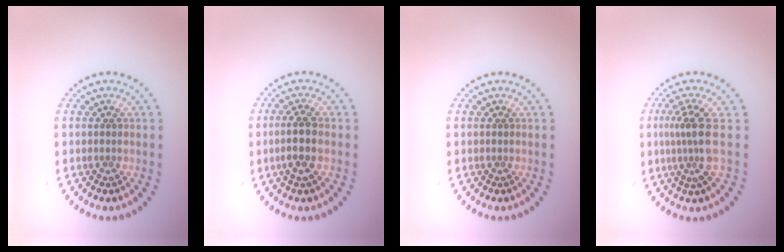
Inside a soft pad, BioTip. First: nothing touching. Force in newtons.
{"total": 2.4, "press": 2.3, "slide": 0.9}
{"total": 0.0}
{"total": 3.4, "press": 2.4, "slide": 2.4}